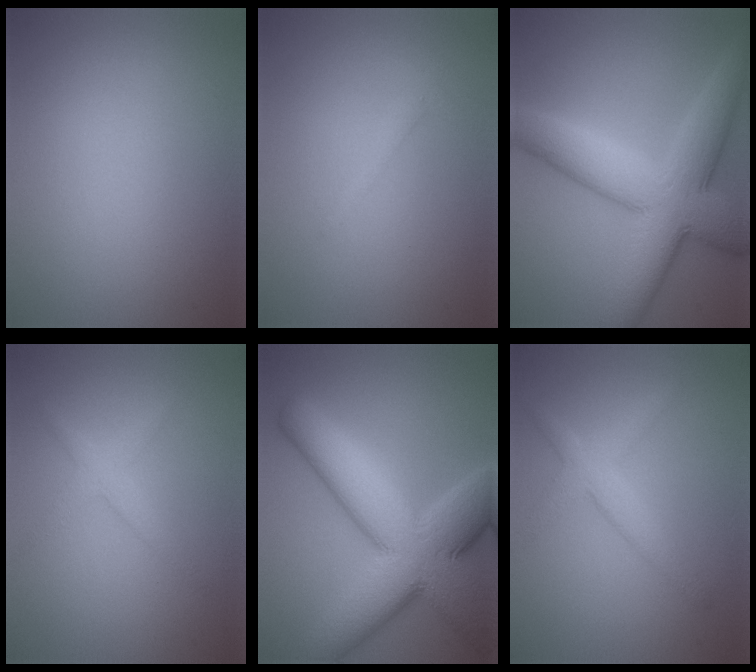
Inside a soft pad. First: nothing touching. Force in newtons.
{"total": 0.9, "press": 0.9, "slide": 0.1}
{"total": 9.8, "press": 9.8, "slide": 0.3}
{"total": 1.9, "press": 1.9, "slide": 0.1}
{"total": 12.9, "press": 12.9, "slide": 0.4}
{"total": 3.0, "press": 3.0, "slide": 0.1}